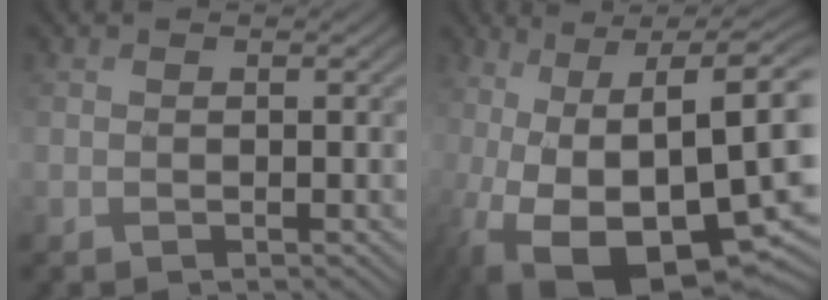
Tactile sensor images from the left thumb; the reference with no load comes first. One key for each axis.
{"total": 17.7, "fx": -4.0, "fy": 8.3, "fz": 15.0, "tx": -0.262, "ty": -0.044, "tz": -0.037}